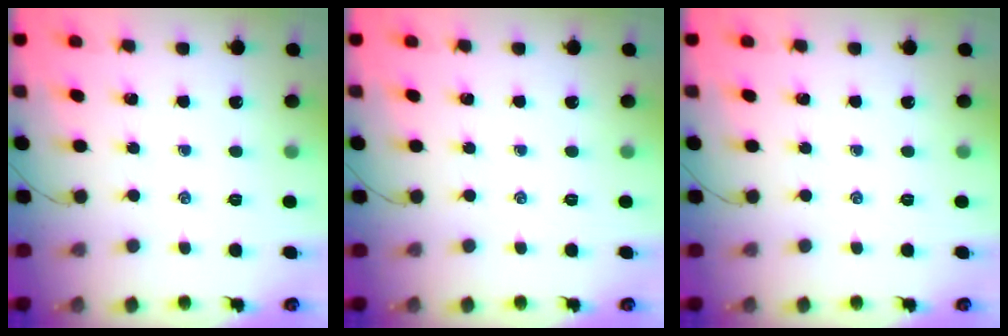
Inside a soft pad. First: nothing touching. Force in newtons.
{"total": 0.0}
{"total": 0.0}